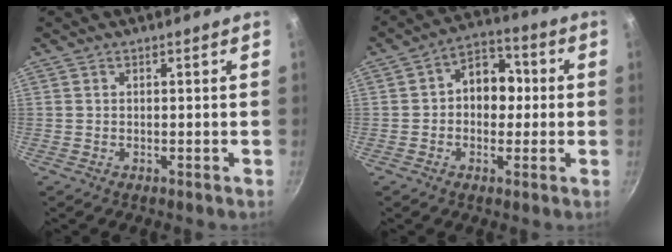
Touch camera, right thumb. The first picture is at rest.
{"total": 9.3, "force": [0.3, 7.1, 6.0], "torque": [-0.035, 0.023, -0.010]}